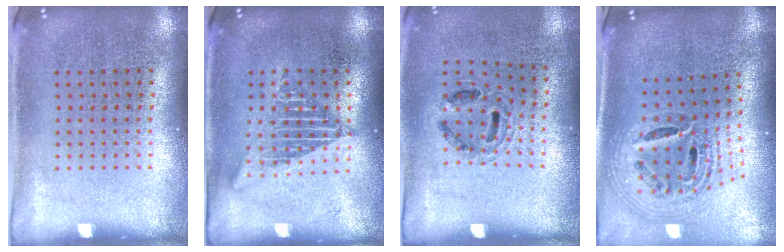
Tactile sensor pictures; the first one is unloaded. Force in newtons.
{"total": 2.7, "press": 2.7, "slide": 0.3}
{"total": 0.9, "press": 0.8, "slide": 0.3}
{"total": 1.9, "press": 1.4, "slide": 1.2}